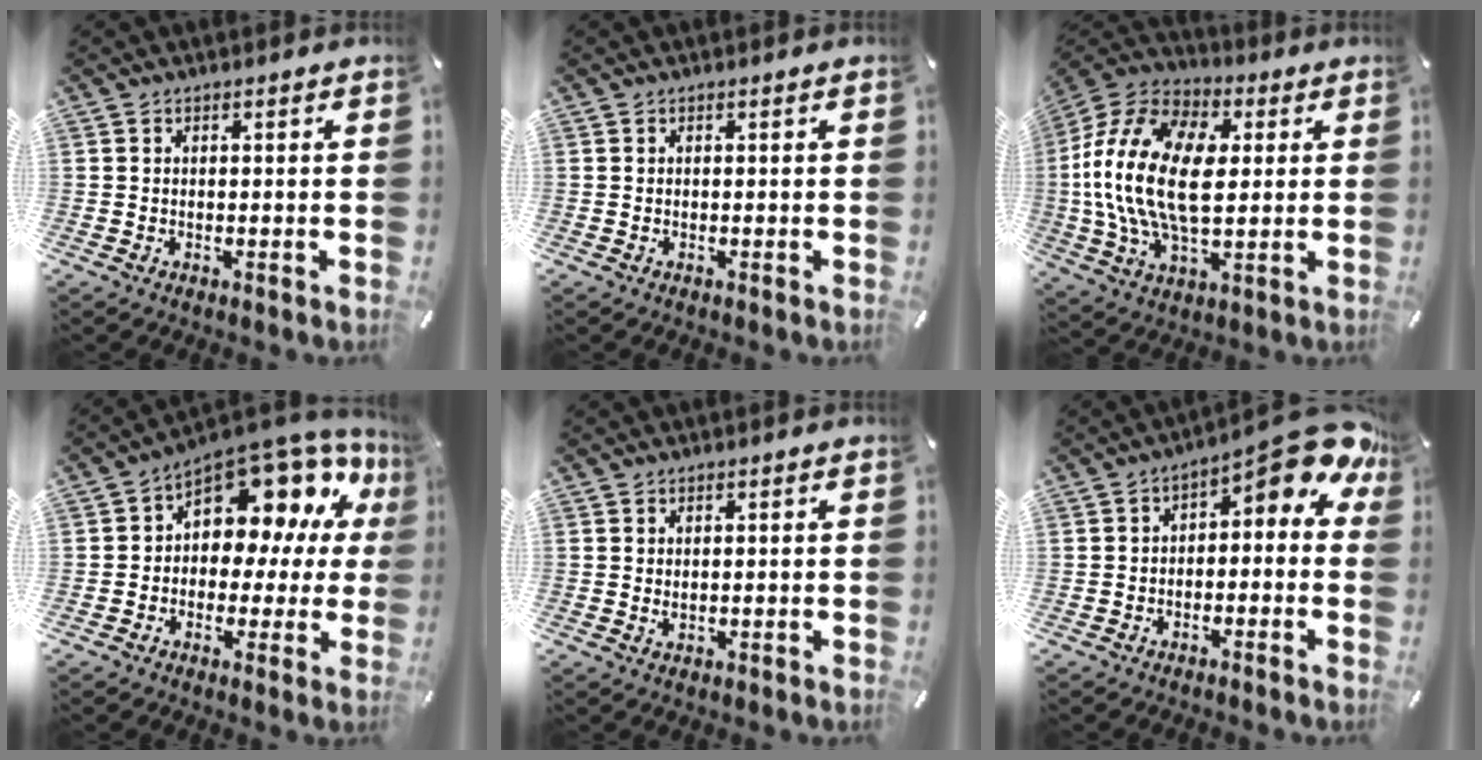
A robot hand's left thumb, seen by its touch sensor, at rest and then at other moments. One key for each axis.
{"total": 0.0}
{"total": 22.0, "fx": 1.1, "fy": 13.7, "fz": 17.1, "tx": -0.374, "ty": 0.010, "tz": 0.019}
{"total": 14.6, "fx": 7.6, "fy": 8.9, "fz": 8.7, "tx": -0.119, "ty": -0.075, "tz": 0.129}
{"total": 0.8, "fx": 0.3, "fy": 0.4, "fz": 0.6, "tx": -0.011, "ty": 0.002, "tz": 0.004}
{"total": 8.8, "fx": 4.5, "fy": 3.1, "fz": 6.8, "tx": -0.083, "ty": -0.052, "tz": 0.074}